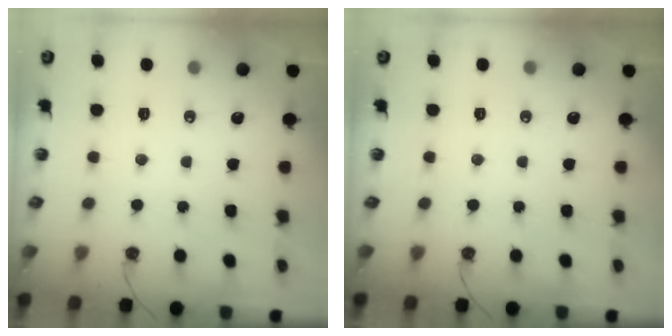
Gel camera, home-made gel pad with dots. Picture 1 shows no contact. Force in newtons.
{"total": 0.0}